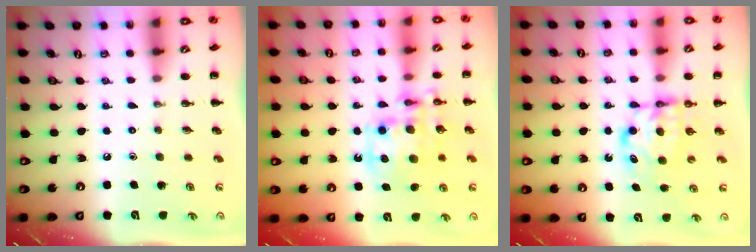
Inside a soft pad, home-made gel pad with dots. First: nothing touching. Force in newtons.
{"total": 13.2, "press": 13.0, "slide": 2.3}
{"total": 6.4, "press": 6.4, "slide": 0.5}